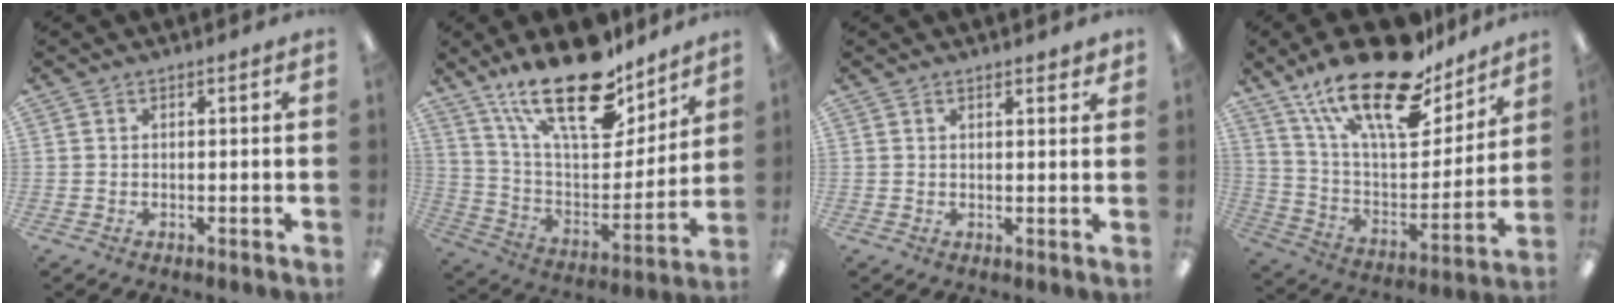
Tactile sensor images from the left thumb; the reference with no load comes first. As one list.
[{"total": 25.1, "force": [17.8, 10.0, 14.7], "torque": [-0.253, -0.110, 0.305]}, {"total": 1.8, "force": [1.5, 0.4, 0.8], "torque": [-0.010, -0.004, 0.026]}, {"total": 25.6, "force": [17.7, 9.8, 15.6], "torque": [-0.254, -0.105, 0.305]}]